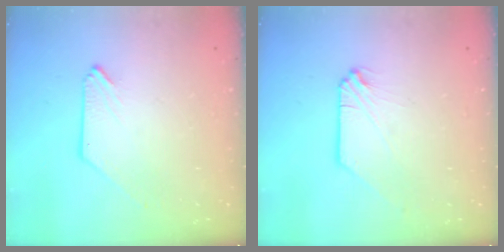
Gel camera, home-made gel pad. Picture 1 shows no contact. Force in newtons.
{"total": 0.0}